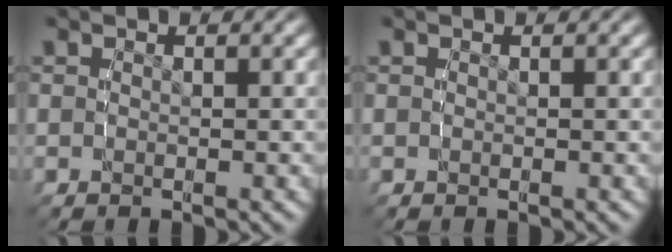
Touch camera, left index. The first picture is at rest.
{"total": 0.0}